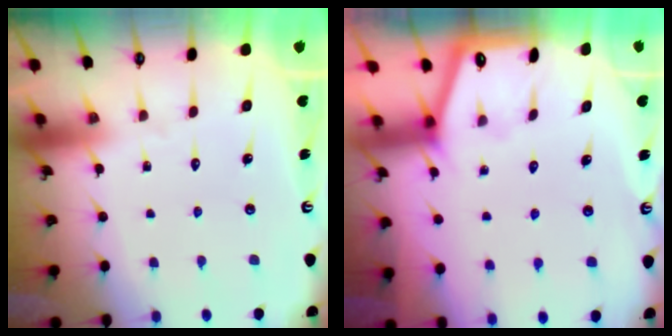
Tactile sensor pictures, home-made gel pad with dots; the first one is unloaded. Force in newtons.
{"total": 1.3, "press": 1.2, "slide": 0.2}